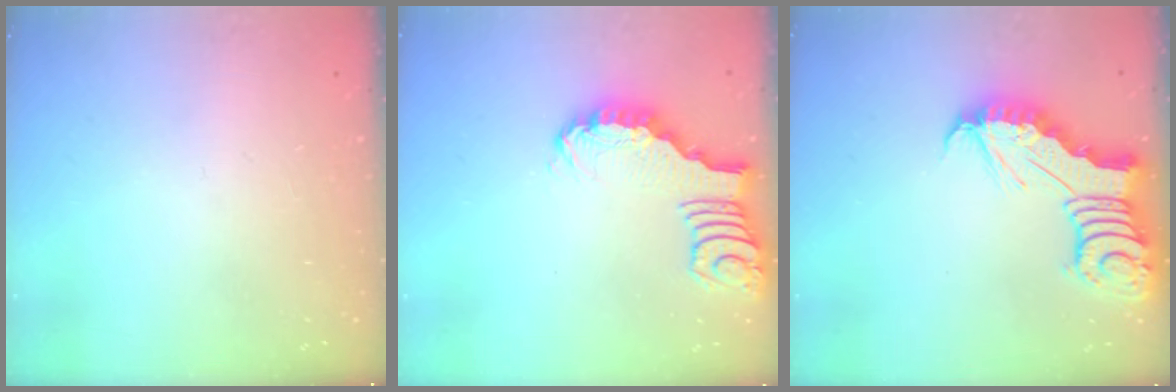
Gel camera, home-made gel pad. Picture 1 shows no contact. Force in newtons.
{"total": 2.7, "press": 2.7, "slide": 0.4}
{"total": 6.8, "press": 6.8, "slide": 0.9}